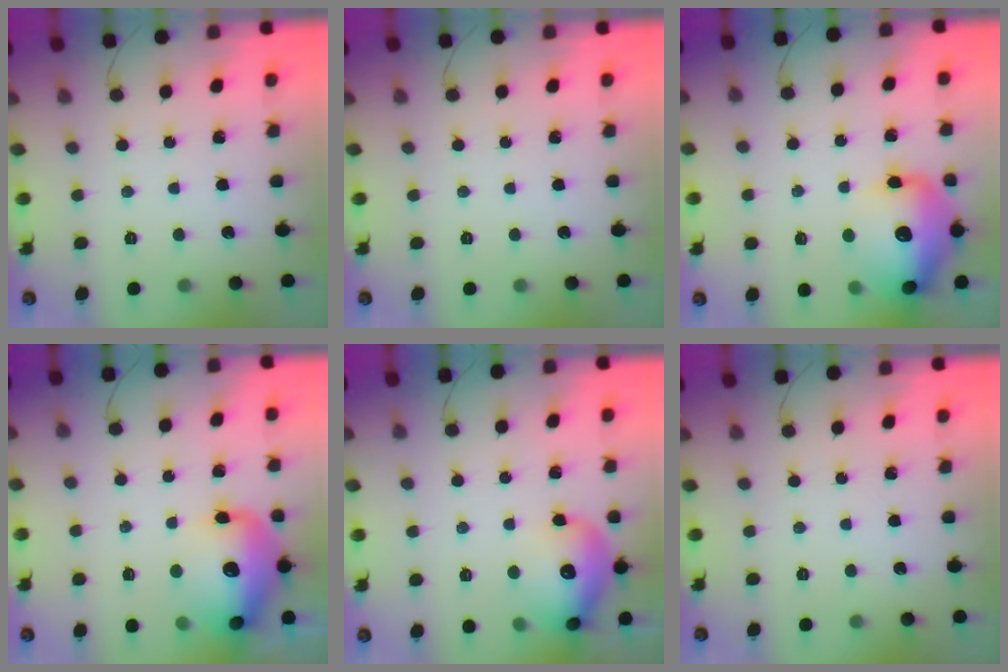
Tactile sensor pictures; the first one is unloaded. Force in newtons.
{"total": 0.0}
{"total": 17.9, "press": 17.5, "slide": 3.4}
{"total": 17.0, "press": 16.5, "slide": 3.9}
{"total": 16.2, "press": 16.1, "slide": 1.7}
{"total": 0.0}